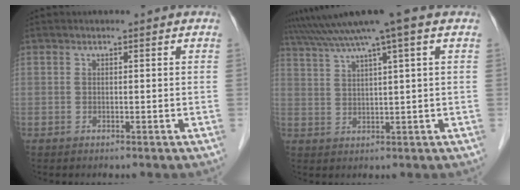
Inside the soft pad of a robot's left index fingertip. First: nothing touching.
{"total": 8.6, "force": [6.3, -1.6, 5.6], "torque": [-0.102, 0.030, 0.099]}